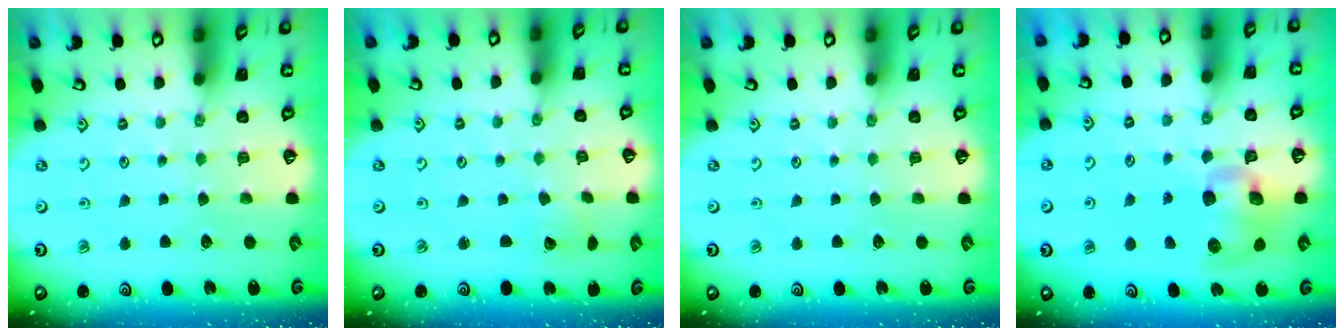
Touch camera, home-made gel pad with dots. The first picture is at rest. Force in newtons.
{"total": 2.0, "press": 2.0, "slide": 0.2}
{"total": 0.0}
{"total": 10.5, "press": 10.4, "slide": 1.8}